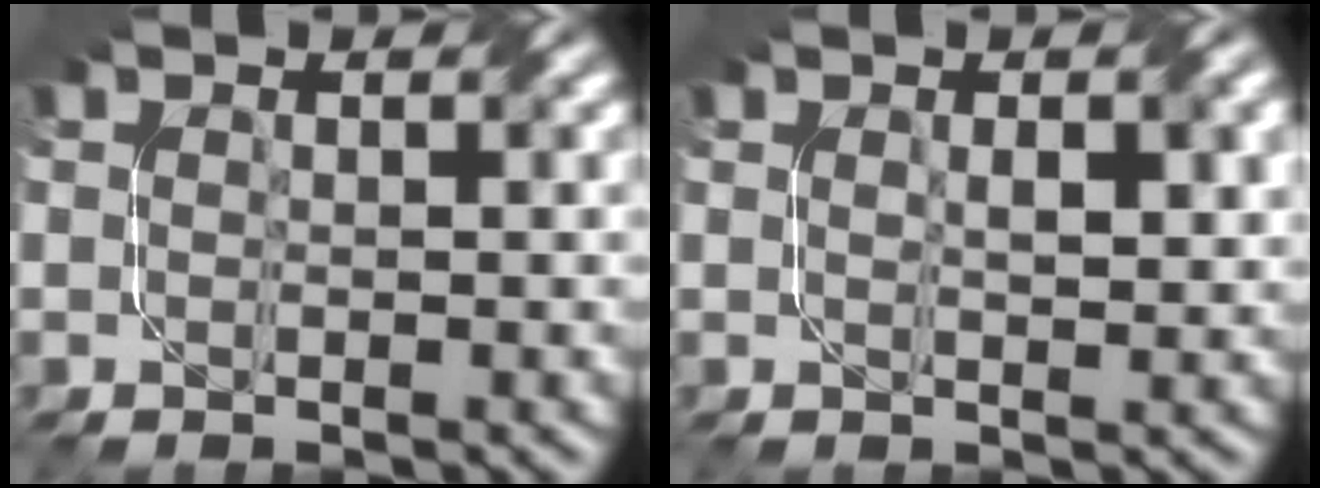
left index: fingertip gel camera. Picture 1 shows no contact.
{"total": 2.2, "force": [0.7, 0.6, 2.0], "torque": [-0.034, 0.002, 0.014]}